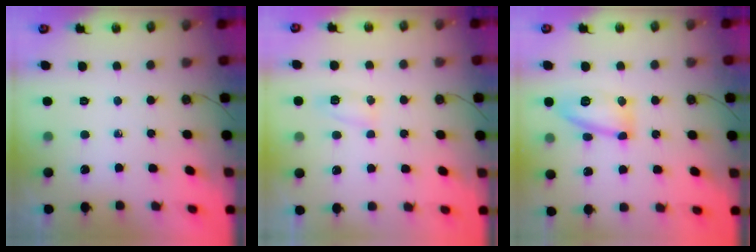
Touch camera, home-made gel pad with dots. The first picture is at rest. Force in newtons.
{"total": 11.5, "press": 6.0, "slide": 9.8}
{"total": 11.4, "press": 11.4, "slide": 0.6}